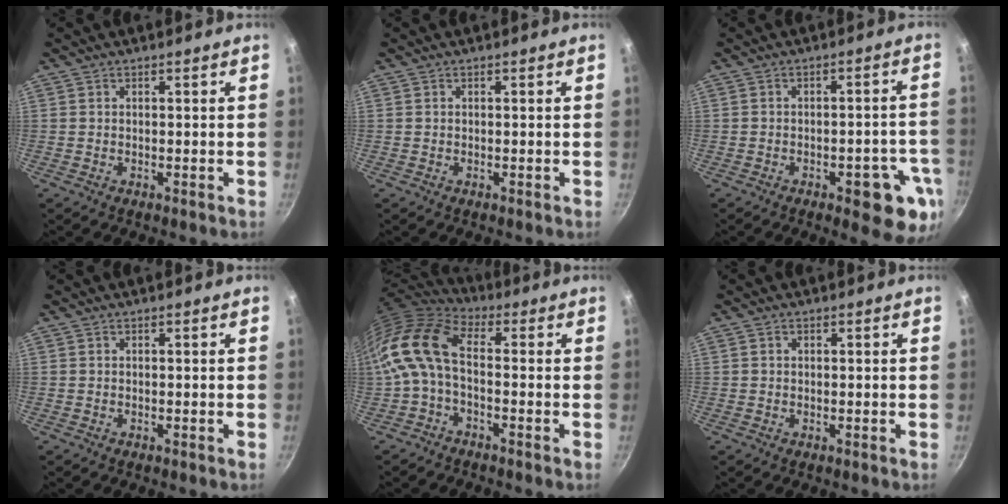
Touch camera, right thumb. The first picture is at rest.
{"total": 0.0}
{"total": 10.7, "force": [-4.4, 4.1, 8.8], "torque": [-0.067, 0.020, -0.051]}
{"total": 0.0}
{"total": 14.0, "force": [-1.2, 7.7, 11.6], "torque": [-0.246, 0.030, -0.043]}
{"total": 0.6, "force": [0.2, 0.5, 0.3], "torque": [-0.003, 0.004, 0.003]}